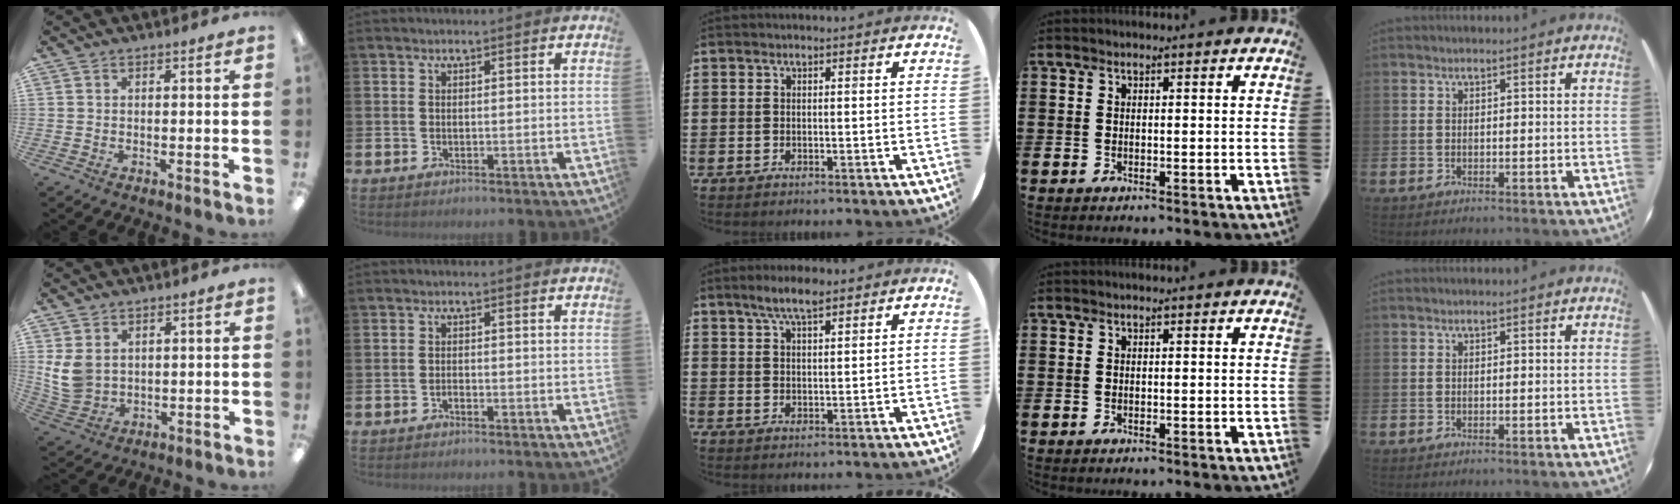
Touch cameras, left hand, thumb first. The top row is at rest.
{"thumb": {"total": 7.1, "force": [2.7, 5.5, 3.6], "torque": [-0.095, -0.002, 0.055]}, "index": {"total": 0.7, "force": [-0.6, 0.2, 0.3], "torque": [-0.013, -0.001, -0.011]}, "middle": {"total": 4.6, "force": [3.5, 1.2, 2.8], "torque": [-0.053, -0.002, 0.061]}}